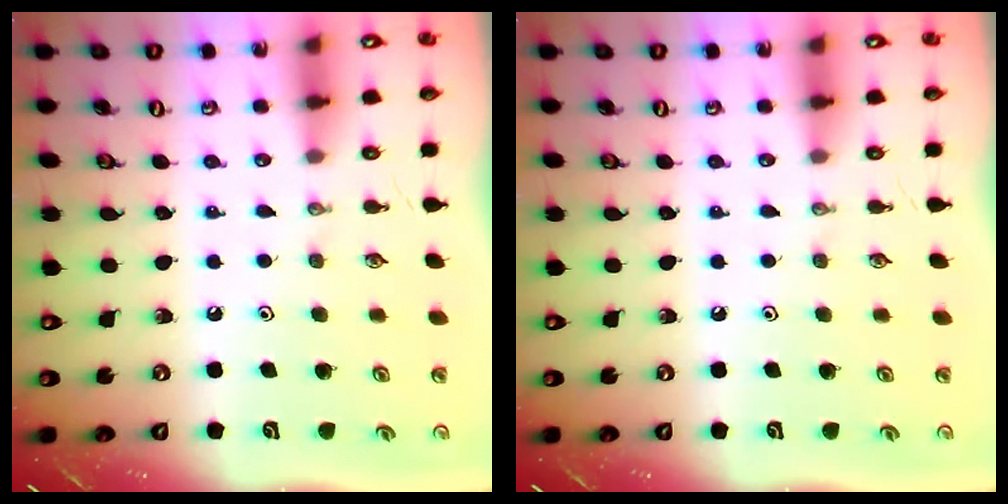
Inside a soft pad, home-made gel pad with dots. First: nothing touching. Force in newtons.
{"total": 0.0}